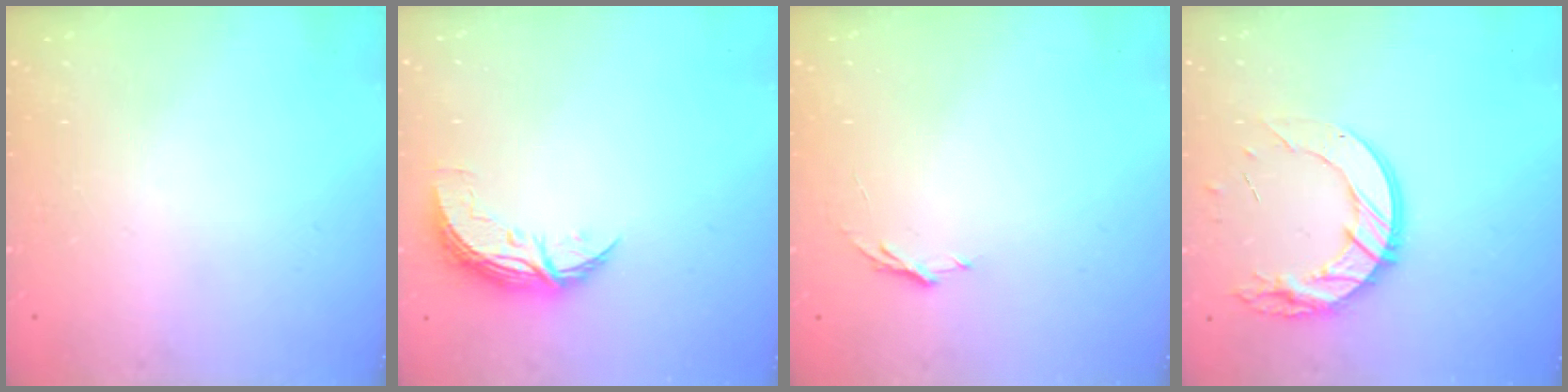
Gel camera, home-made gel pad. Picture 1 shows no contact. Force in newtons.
{"total": 9.2, "press": 9.2, "slide": 0.1}
{"total": 3.2, "press": 3.2, "slide": 0.3}
{"total": 14.7, "press": 14.6, "slide": 1.3}